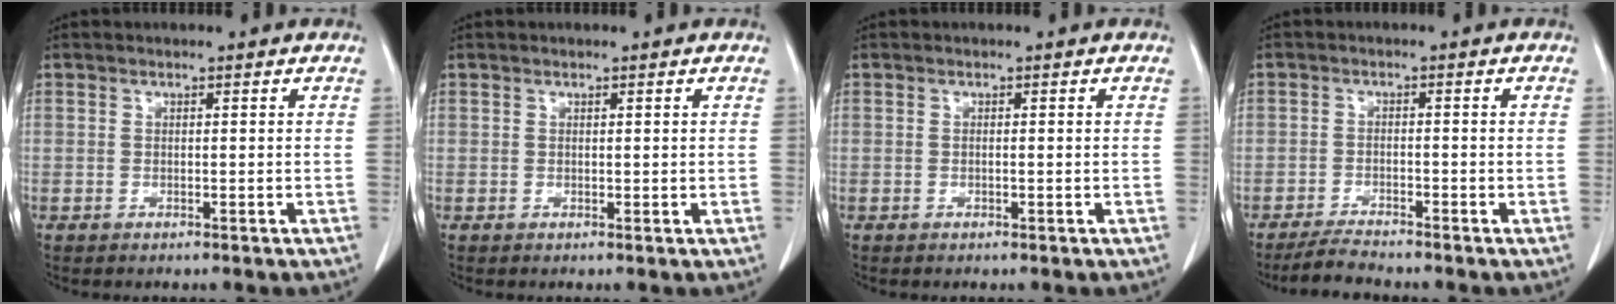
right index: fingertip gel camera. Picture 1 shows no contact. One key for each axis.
{"total": 0.0}
{"total": 0.0}
{"total": 2.7, "fx": -2.7, "fy": 0.2, "fz": 0.4, "tx": -0.010, "ty": -0.013, "tz": -0.052}